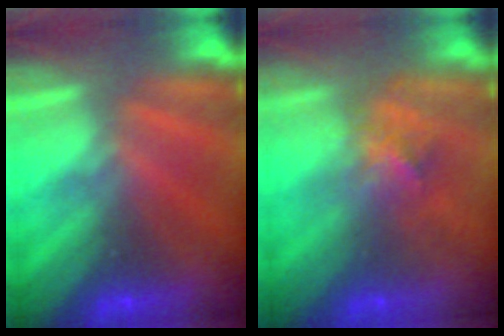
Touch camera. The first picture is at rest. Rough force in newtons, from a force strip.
{"total": 2.8}